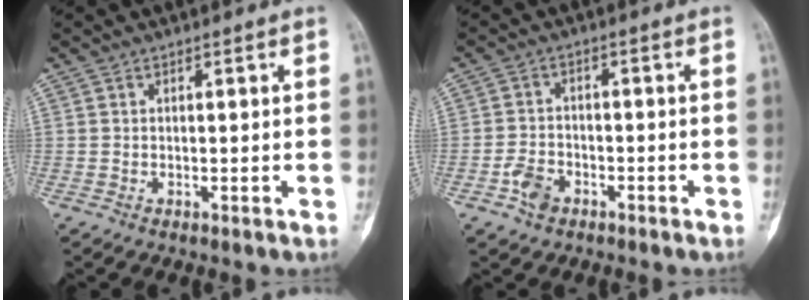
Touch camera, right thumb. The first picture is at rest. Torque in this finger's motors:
{"motor_torque": [0.65, 0.52, 0.00, 0.05, 0.00]}